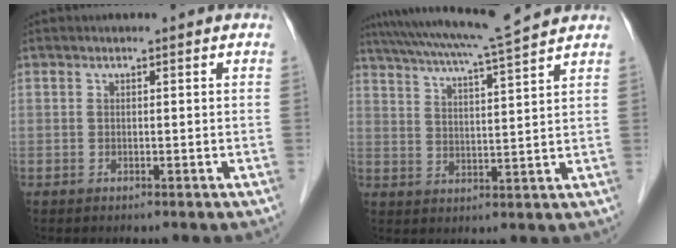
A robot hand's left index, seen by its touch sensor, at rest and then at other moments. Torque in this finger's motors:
{"motor_torque": [0.17, -0.23, 0.28, 0.16]}